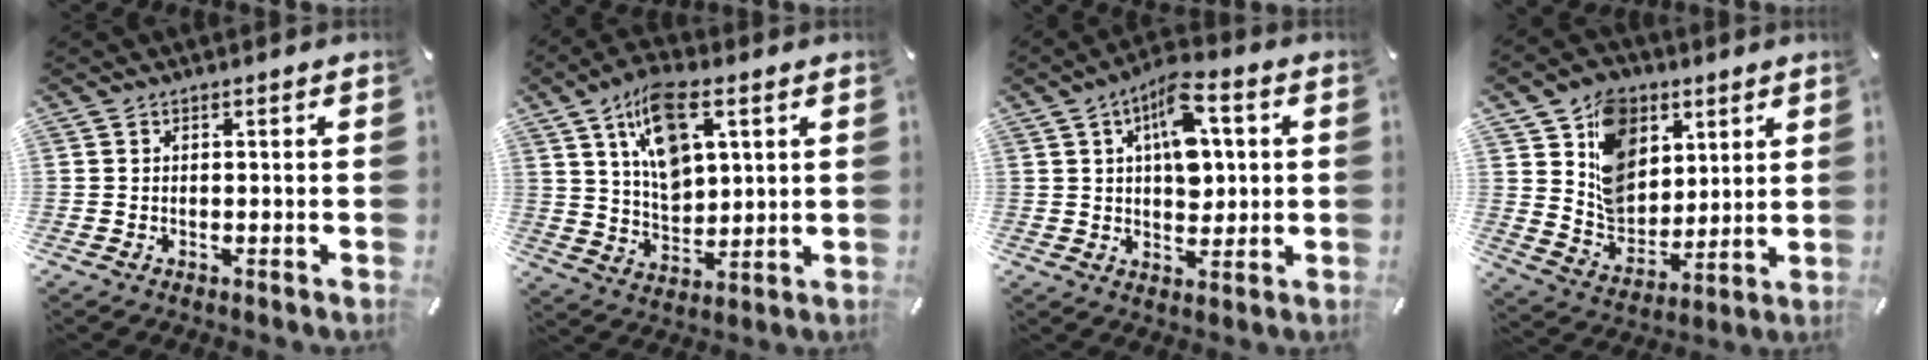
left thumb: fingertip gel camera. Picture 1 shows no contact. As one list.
[{"total": 12.7, "force": [6.0, 7.2, 8.6], "torque": [-0.140, -0.011, 0.108]}, {"total": 11.6, "force": [3.5, 6.9, 8.6], "torque": [-0.112, -0.008, 0.059]}, {"total": 13.5, "force": [5.7, 11.1, 5.2], "torque": [-0.096, -0.031, 0.117]}]